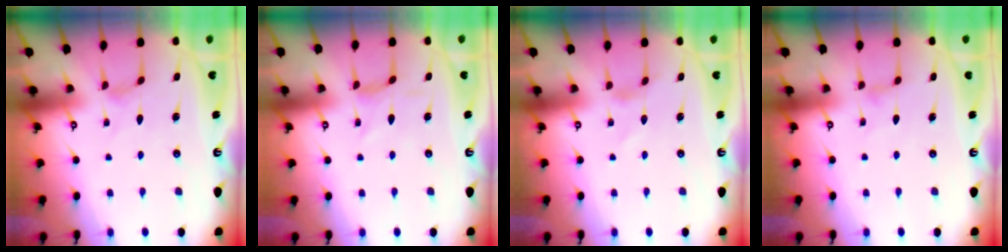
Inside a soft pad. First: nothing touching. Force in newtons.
{"total": 1.0, "press": 1.0, "slide": 0.4}
{"total": 0.9, "press": 0.9, "slide": 0.1}
{"total": 0.9, "press": 0.8, "slide": 0.3}